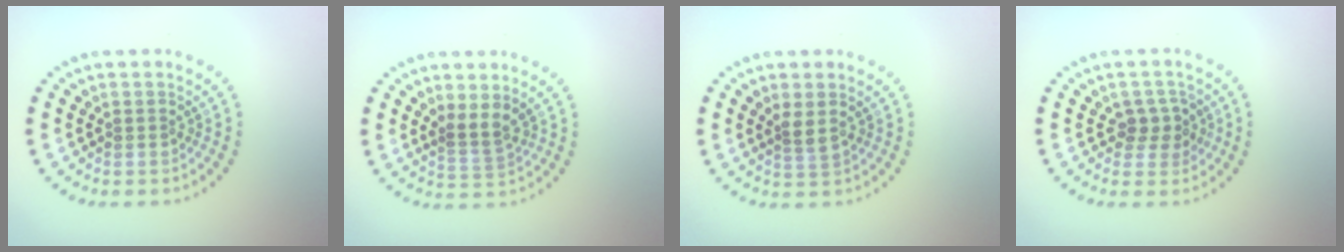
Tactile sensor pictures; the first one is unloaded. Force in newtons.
{"total": 2.0, "press": 1.3, "slide": 1.5}
{"total": 1.4, "press": 1.1, "slide": 0.9}
{"total": 2.2, "press": 2.0, "slide": 0.9}